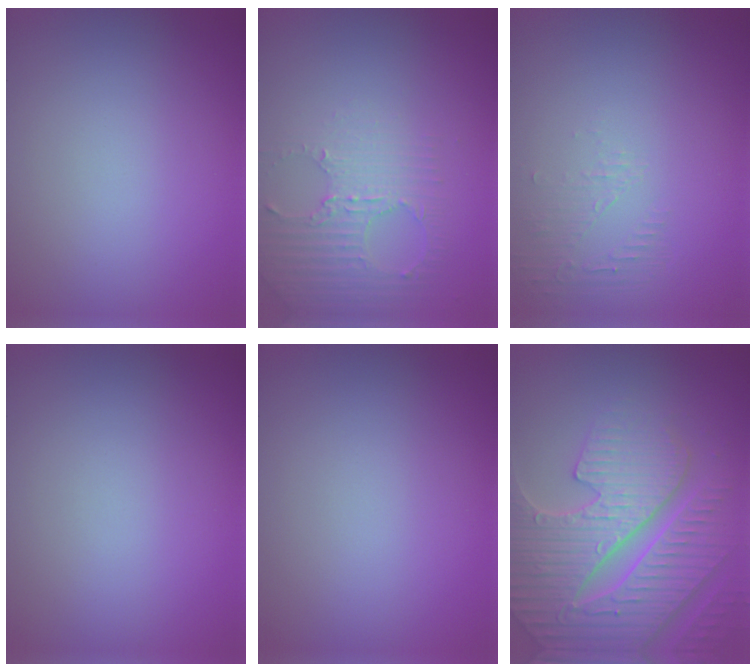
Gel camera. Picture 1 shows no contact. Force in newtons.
{"total": 2.8, "press": 2.5, "slide": 1.3}
{"total": 1.3, "press": 0.0, "slide": 1.3}
{"total": 0.0}
{"total": 0.0}
{"total": 7.6, "press": 7.4, "slide": 1.8}